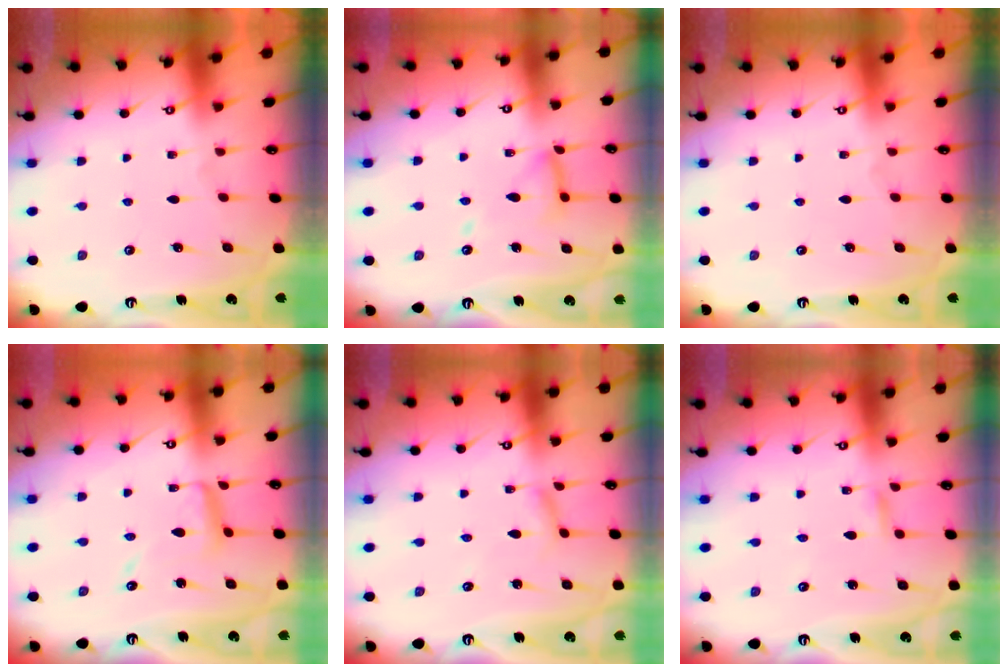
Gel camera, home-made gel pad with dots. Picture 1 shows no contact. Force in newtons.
{"total": 10.9, "press": 10.9, "slide": 0.9}
{"total": 0.0}
{"total": 9.4, "press": 9.4, "slide": 0.7}
{"total": 2.3, "press": 2.3, "slide": 0.2}
{"total": 1.6, "press": 1.6, "slide": 0.1}